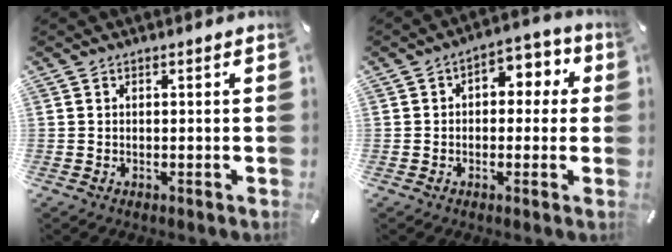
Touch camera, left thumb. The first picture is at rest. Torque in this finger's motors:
{"motor_torque": [0.14, 0.10, 0.07, 0.04, 0.01]}